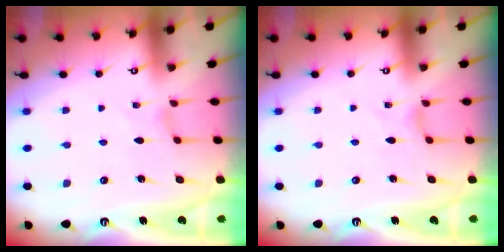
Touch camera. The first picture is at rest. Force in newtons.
{"total": 0.0}